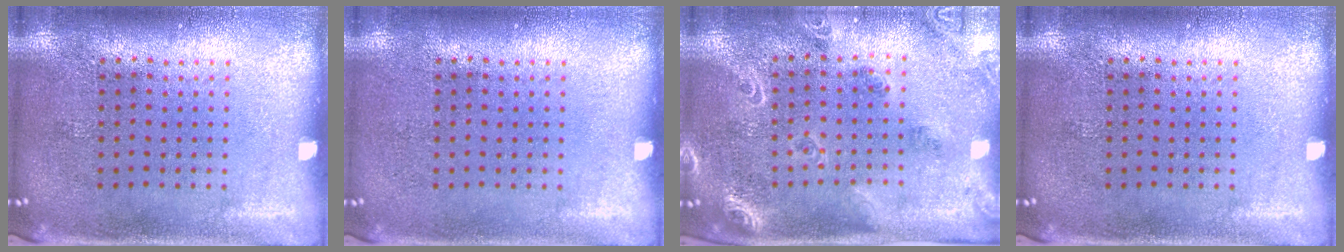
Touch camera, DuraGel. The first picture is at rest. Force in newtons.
{"total": 0.0}
{"total": 1.8, "press": 1.7, "slide": 0.4}
{"total": 0.0}